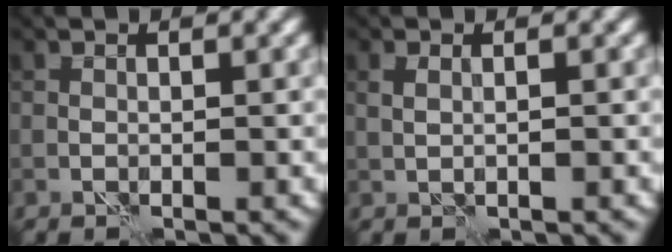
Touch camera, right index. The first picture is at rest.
{"total": 0.7, "force": [0.3, 0.2, 0.6], "torque": [-0.014, 0.004, 0.007]}